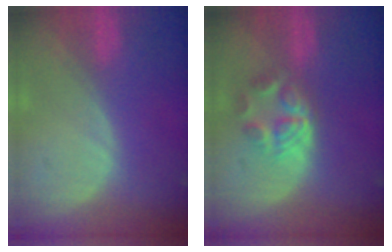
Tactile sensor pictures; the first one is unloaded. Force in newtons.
{"total": 6.1, "press": 5.0, "slide": 3.4}